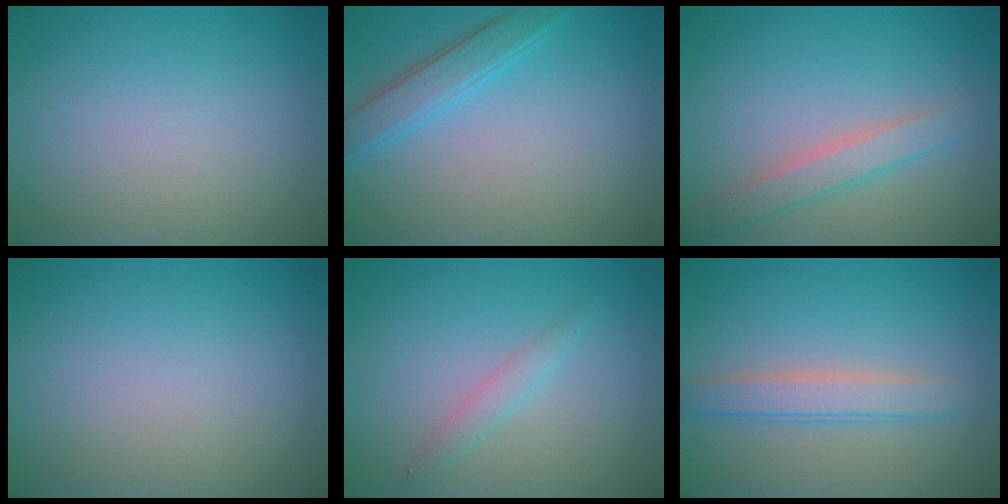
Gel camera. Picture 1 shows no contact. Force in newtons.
{"total": 2.8, "press": 2.8, "slide": 0.2}
{"total": 2.5, "press": 2.5, "slide": 0.1}
{"total": 0.0}
{"total": 1.4, "press": 1.4, "slide": 0.0}
{"total": 2.7, "press": 2.7, "slide": 0.0}